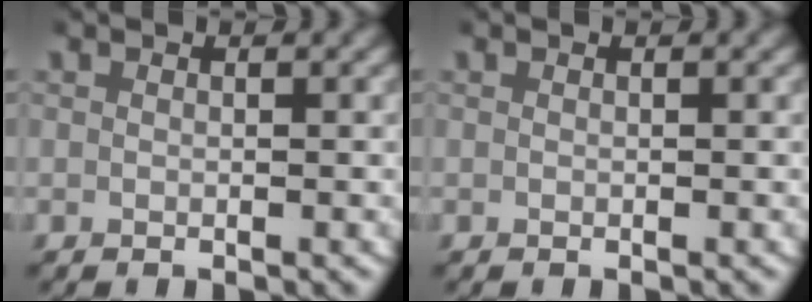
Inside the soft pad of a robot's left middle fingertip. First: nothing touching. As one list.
[{"total": 0.0}]